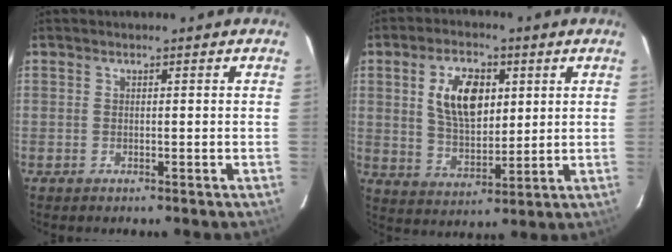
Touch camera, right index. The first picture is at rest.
{"total": 11.3, "force": [3.3, 6.2, 8.8], "torque": [-0.163, 0.012, 0.067]}